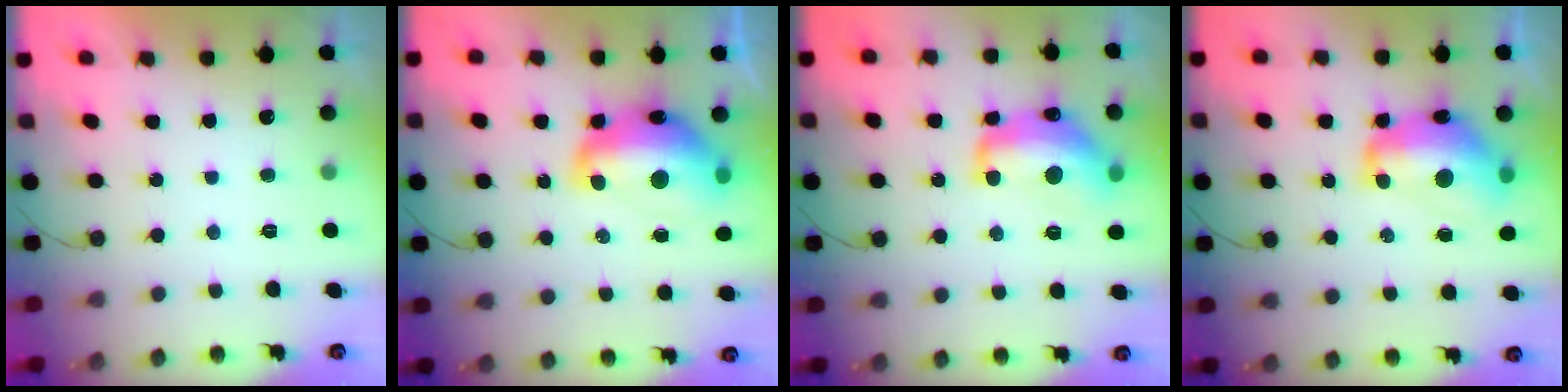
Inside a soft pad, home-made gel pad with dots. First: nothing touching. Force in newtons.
{"total": 16.3, "press": 16.3, "slide": 1.5}
{"total": 15.6, "press": 15.6, "slide": 0.9}
{"total": 15.2, "press": 15.2, "slide": 1.4}